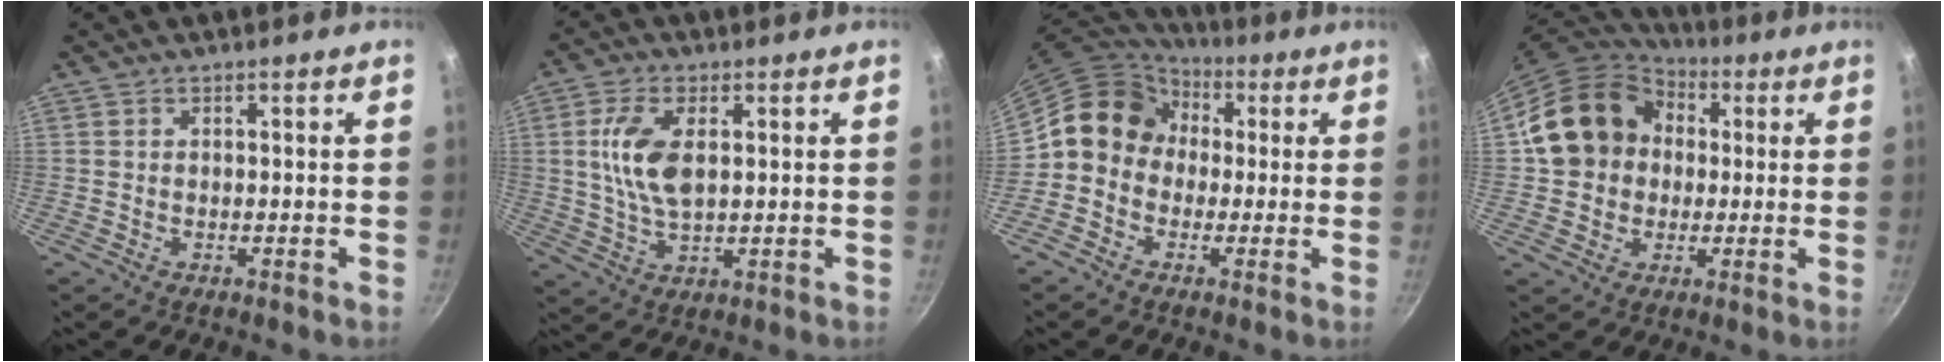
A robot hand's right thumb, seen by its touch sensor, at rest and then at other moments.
{"total": 9.4, "force": [1.8, 4.7, 7.9], "torque": [-0.154, -0.002, 0.035]}
{"total": 11.4, "force": [0.6, 10.0, 5.3], "torque": [-0.057, 0.030, -0.018]}
{"total": 17.0, "force": [2.2, 14.4, 8.9], "torque": [-0.136, 0.037, 0.027]}